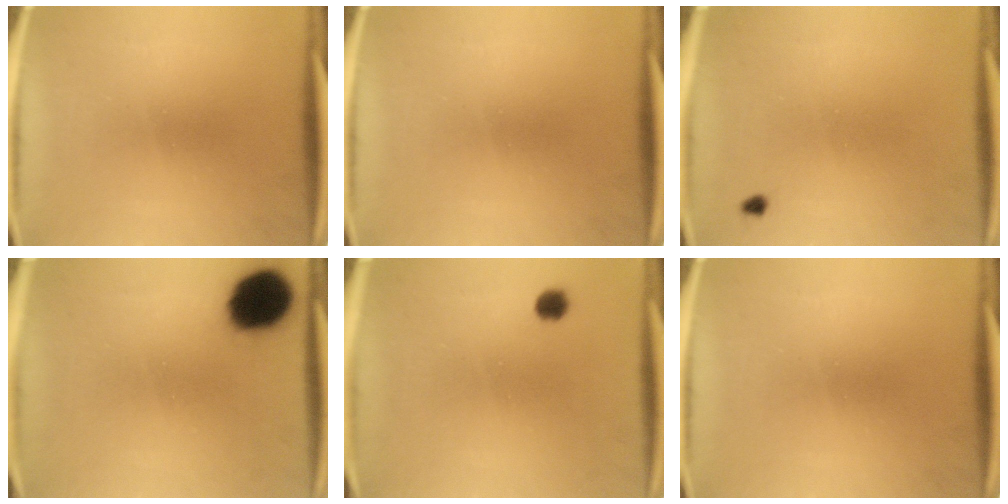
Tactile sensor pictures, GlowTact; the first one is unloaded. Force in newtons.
{"total": 0.0}
{"total": 0.7}
{"total": 15.2}
{"total": 1.8}
{"total": 0.0}